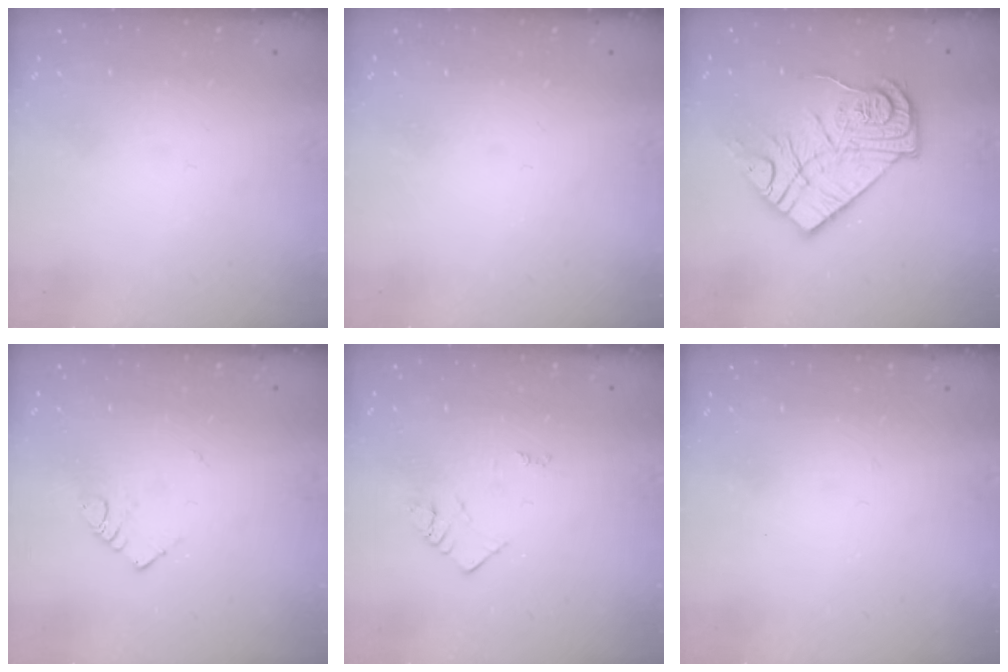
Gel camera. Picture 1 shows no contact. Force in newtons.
{"total": 0.0}
{"total": 17.7, "press": 17.6, "slide": 1.1}
{"total": 3.6, "press": 3.6, "slide": 0.3}
{"total": 2.3, "press": 2.3, "slide": 0.3}
{"total": 2.7, "press": 2.7, "slide": 0.3}